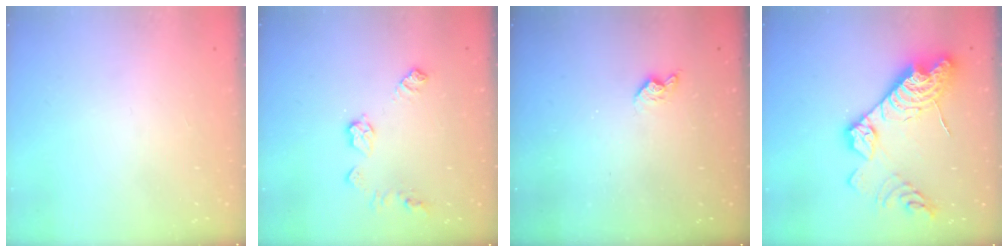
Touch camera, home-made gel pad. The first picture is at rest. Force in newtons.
{"total": 8.7, "press": 8.7, "slide": 0.2}
{"total": 4.9, "press": 4.9, "slide": 0.6}
{"total": 19.4, "press": 19.4, "slide": 1.1}